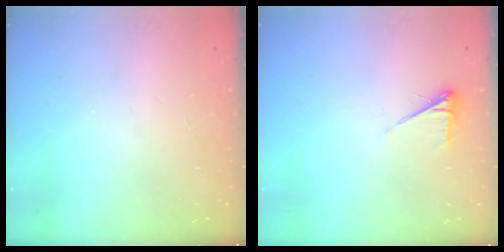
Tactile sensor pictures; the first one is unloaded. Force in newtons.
{"total": 5.5, "press": 5.5, "slide": 0.7}